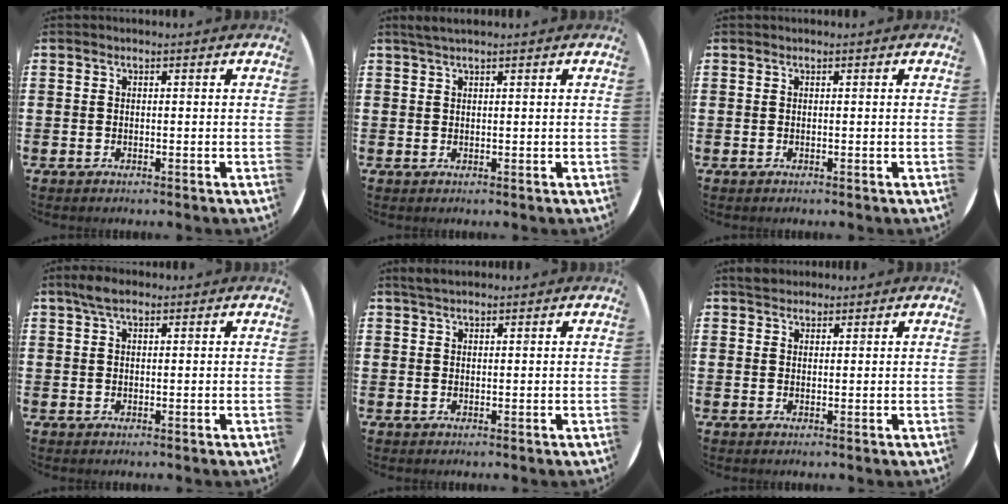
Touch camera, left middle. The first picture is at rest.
{"total": 1.4, "force": [1.1, -0.1, 0.7], "torque": [-0.015, 0.003, 0.020]}
{"total": 0.0}
{"total": 2.7, "force": [1.8, 1.0, 1.7], "torque": [-0.037, 0.007, 0.032]}
{"total": 1.7, "force": [1.5, 0.3, 0.6], "torque": [-0.014, 0.004, 0.028]}
{"total": 1.9, "force": [1.7, 0.7, 0.0], "torque": [0.005, 0.003, 0.032]}